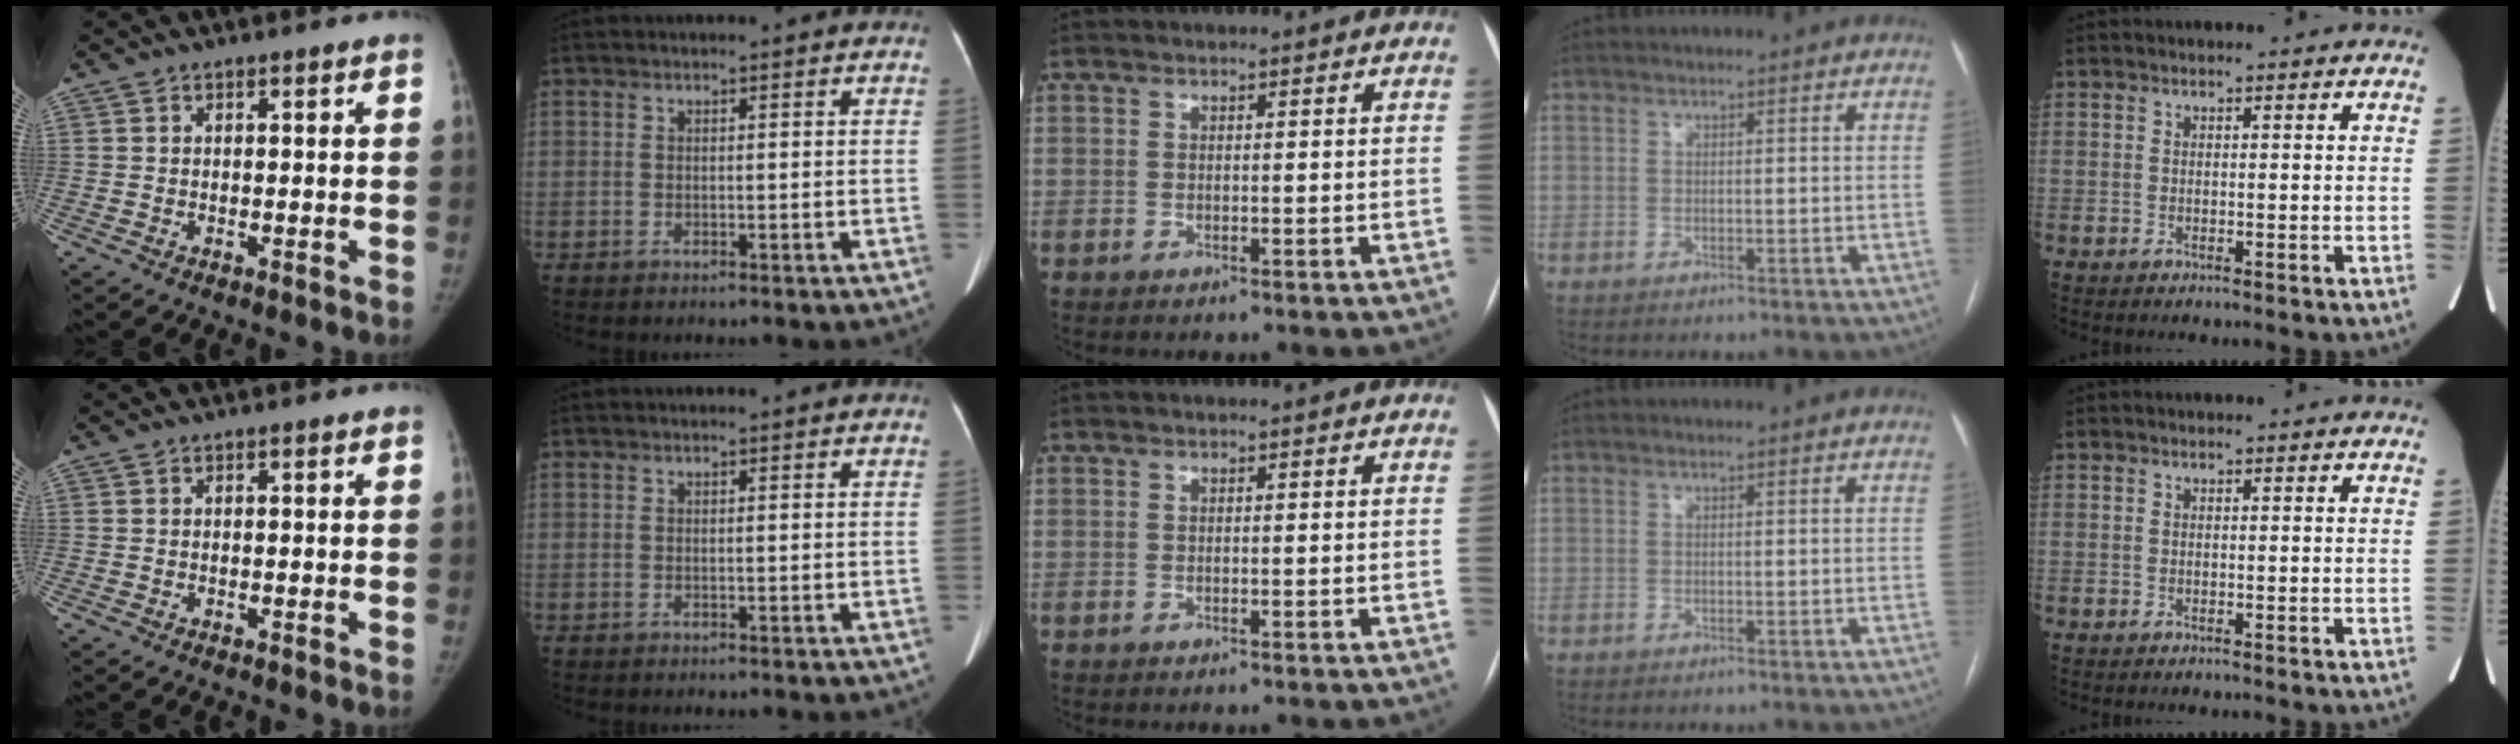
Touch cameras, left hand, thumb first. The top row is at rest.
{}